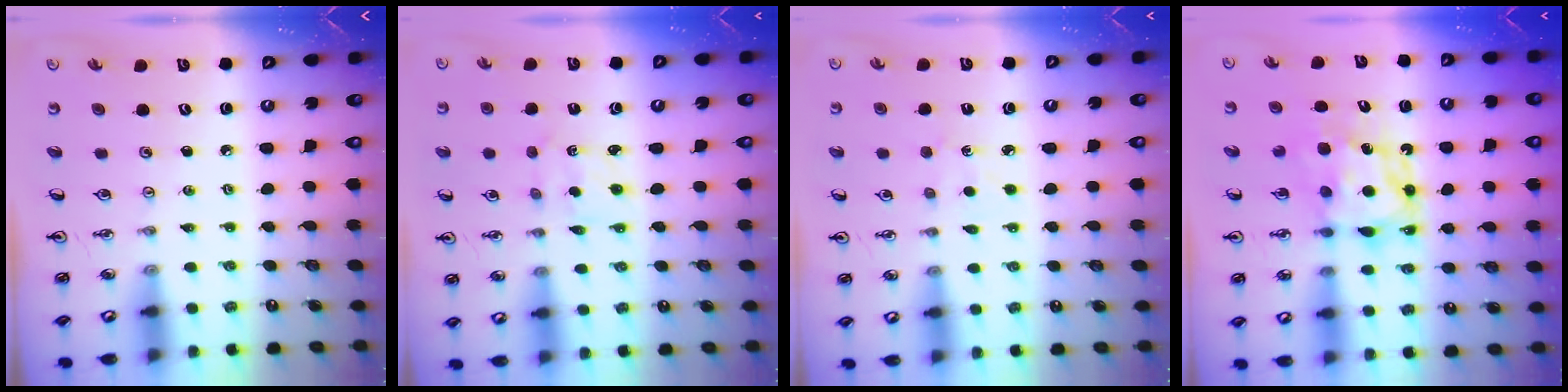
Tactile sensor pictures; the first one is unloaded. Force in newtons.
{"total": 1.5, "press": 1.3, "slide": 0.7}
{"total": 3.3, "press": 3.3, "slide": 0.3}
{"total": 6.7, "press": 6.7, "slide": 0.6}